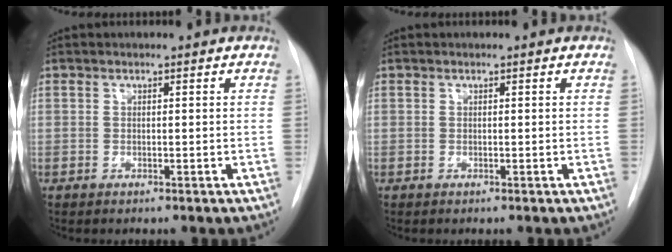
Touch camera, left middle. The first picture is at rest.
{"total": 0.0}